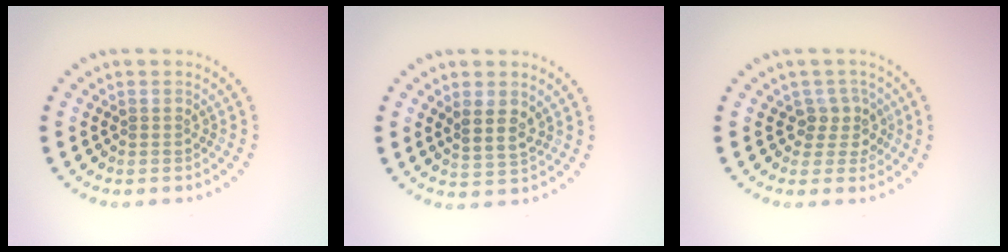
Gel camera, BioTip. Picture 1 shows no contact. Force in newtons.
{"total": 2.4, "press": 2.2, "slide": 1.0}
{"total": 2.5, "press": 1.9, "slide": 1.6}